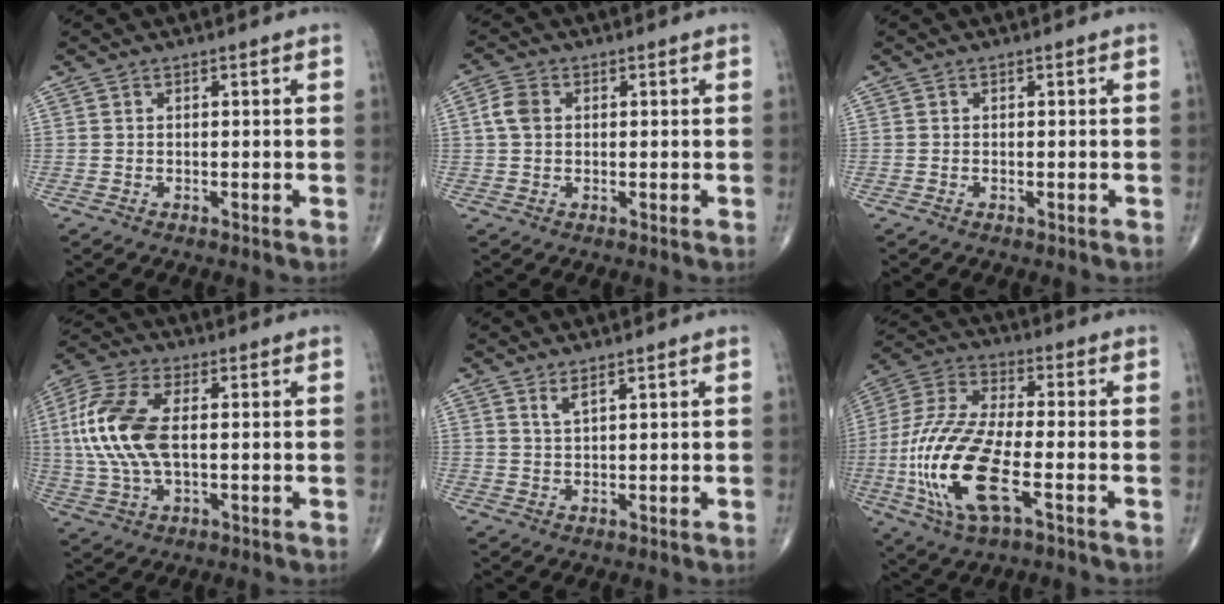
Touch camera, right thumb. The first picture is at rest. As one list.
[{"total": 3.7, "force": [0.6, 2.8, 2.4], "torque": [-0.052, 0.009, 0.006]}, {"total": 0.0}, {"total": 15.0, "force": [1.2, 7.6, 12.8], "torque": [-0.295, 0.011, 0.021]}, {"total": 2.1, "force": [1.5, 0.3, 1.5], "torque": [-0.030, -0.011, 0.033]}, {"total": 19.5, "force": [-5.5, 7.1, 17.4], "torque": [-0.385, 0.012, -0.097]}]